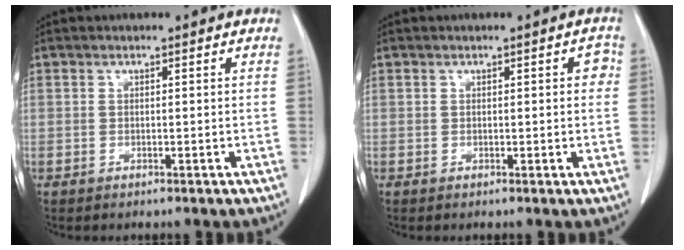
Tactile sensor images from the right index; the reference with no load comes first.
{"total": 2.0, "force": [0.5, 1.0, 1.7], "torque": [-0.007, 0.009, 0.003]}